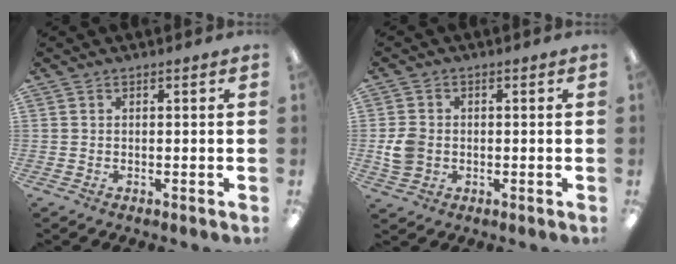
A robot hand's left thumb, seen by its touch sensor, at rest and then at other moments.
{"total": 5.7, "force": [-0.6, 4.8, 2.9], "torque": [-0.057, 0.006, -0.011]}